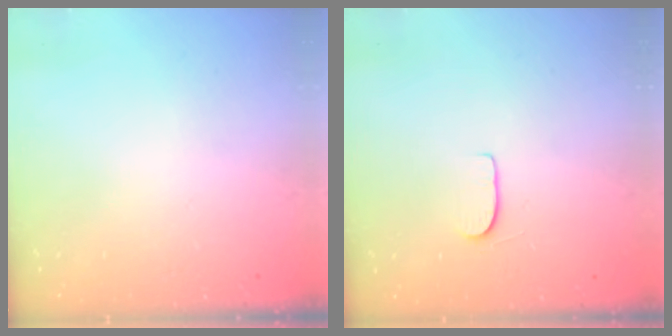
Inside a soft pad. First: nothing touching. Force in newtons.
{"total": 4.5, "press": 4.5, "slide": 0.4}